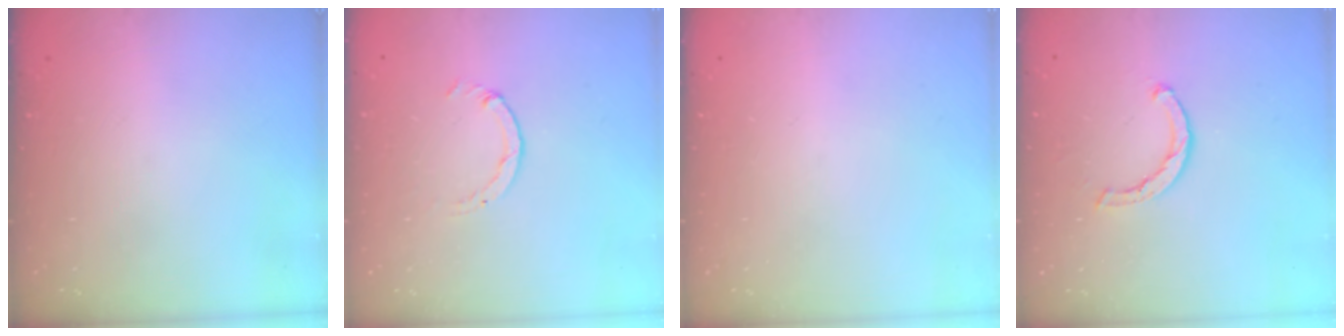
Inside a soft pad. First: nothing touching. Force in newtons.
{"total": 1.1, "press": 1.1, "slide": 0.2}
{"total": 0.0}
{"total": 2.1, "press": 2.1, "slide": 0.1}